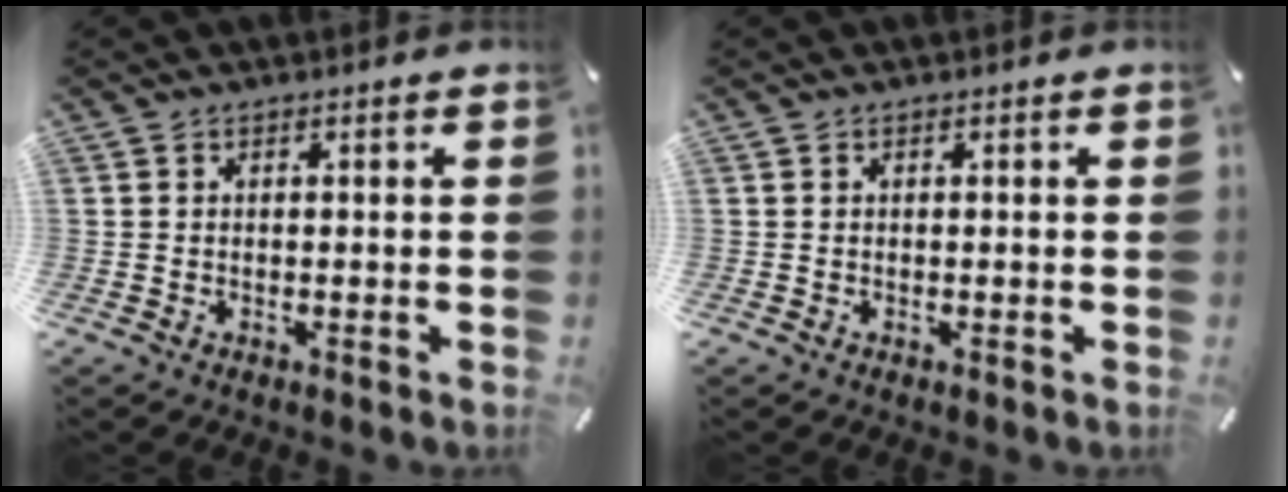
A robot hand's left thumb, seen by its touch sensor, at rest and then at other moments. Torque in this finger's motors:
{"motor_torque": [0.02, 0.02, 0.00, 0.00, 0.00]}